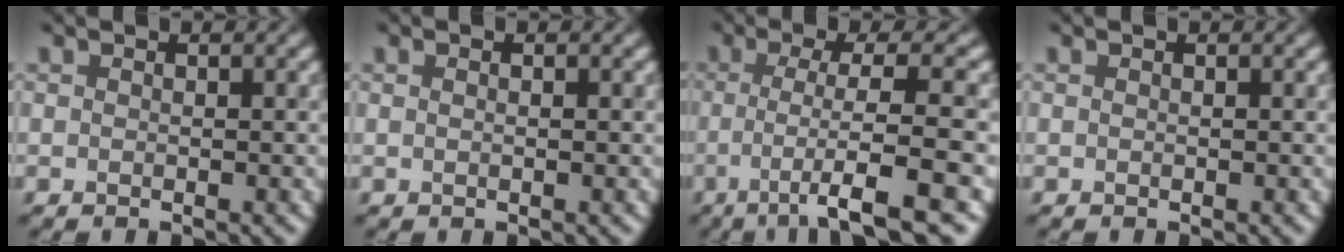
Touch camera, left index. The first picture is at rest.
{"total": 1.3, "force": [0.4, 0.7, 1.0], "torque": [-0.004, 0.001, -0.008]}
{"total": 6.6, "force": [-1.7, 1.0, 6.3], "torque": [-0.096, 0.003, -0.030]}
{"total": 0.0}